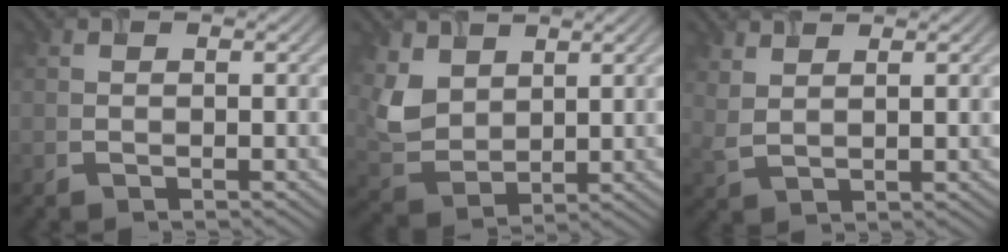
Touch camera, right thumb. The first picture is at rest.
{"total": 5.2, "force": [3.0, 3.7, 2.2], "torque": [-0.073, -0.012, 0.075]}
{"total": 3.0, "force": [2.5, 0.8, 1.5], "torque": [-0.036, 0.002, 0.056]}